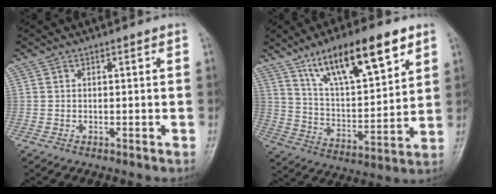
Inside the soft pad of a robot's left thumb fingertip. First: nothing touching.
{"total": 18.7, "force": [11.2, 6.1, 13.7], "torque": [-0.198, -0.040, 0.201]}